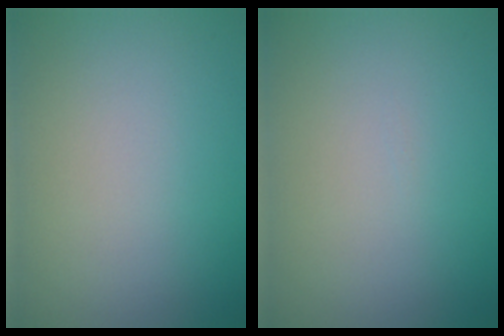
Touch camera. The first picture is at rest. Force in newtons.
{"total": 0.0}